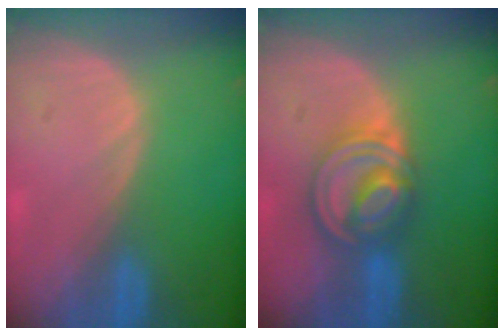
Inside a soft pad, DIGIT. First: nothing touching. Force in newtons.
{"total": 7.9, "press": 6.9, "slide": 3.9}